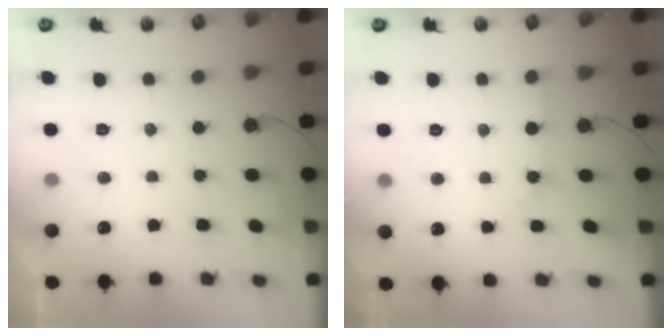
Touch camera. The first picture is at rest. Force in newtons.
{"total": 2.4, "press": 2.4, "slide": 0.3}